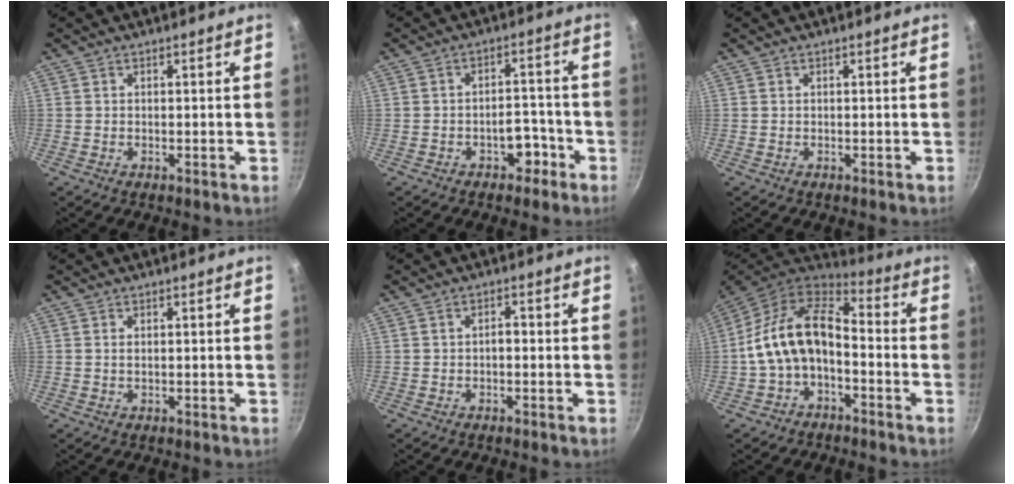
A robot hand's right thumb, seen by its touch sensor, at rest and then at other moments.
{"total": 5.2, "force": [-2.8, 3.3, 2.9], "torque": [-0.019, 0.036, -0.043]}
{"total": 0.0}
{"total": 0.7, "force": [0.2, 0.3, 0.6], "torque": [-0.014, 0.001, 0.004]}
{"total": 1.6, "force": [-0.3, 0.9, 1.2], "torque": [-0.014, 0.009, -0.007]}
{"total": 15.4, "force": [-2.6, 9.3, 12.1], "torque": [-0.212, 0.058, -0.057]}